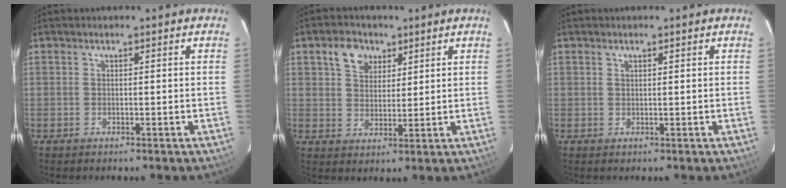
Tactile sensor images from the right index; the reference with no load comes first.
{"total": 6.2, "force": [3.2, 4.4, 2.9], "torque": [-0.046, 0.019, 0.058]}
{"total": 0.5, "force": [0.4, 0.2, 0.3], "torque": [-0.006, 0.002, 0.007]}